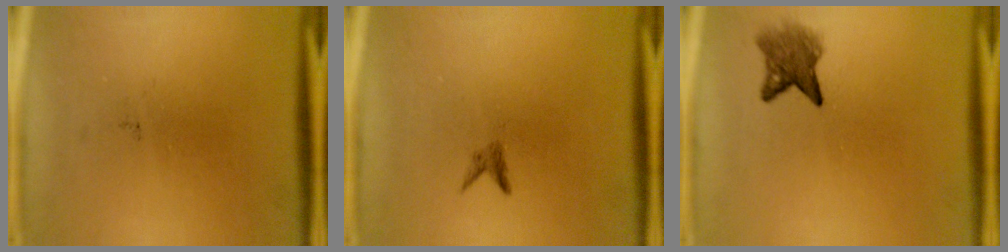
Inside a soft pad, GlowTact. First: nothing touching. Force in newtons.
{"total": 0.8}
{"total": 3.9}